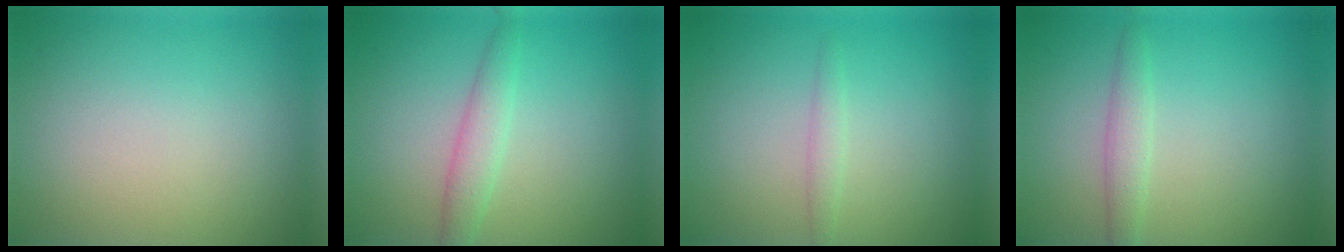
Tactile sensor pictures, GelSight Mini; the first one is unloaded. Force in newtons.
{"total": 2.3, "press": 2.3, "slide": 0.1}
{"total": 1.1, "press": 1.1, "slide": 0.0}
{"total": 1.6, "press": 1.6, "slide": 0.0}